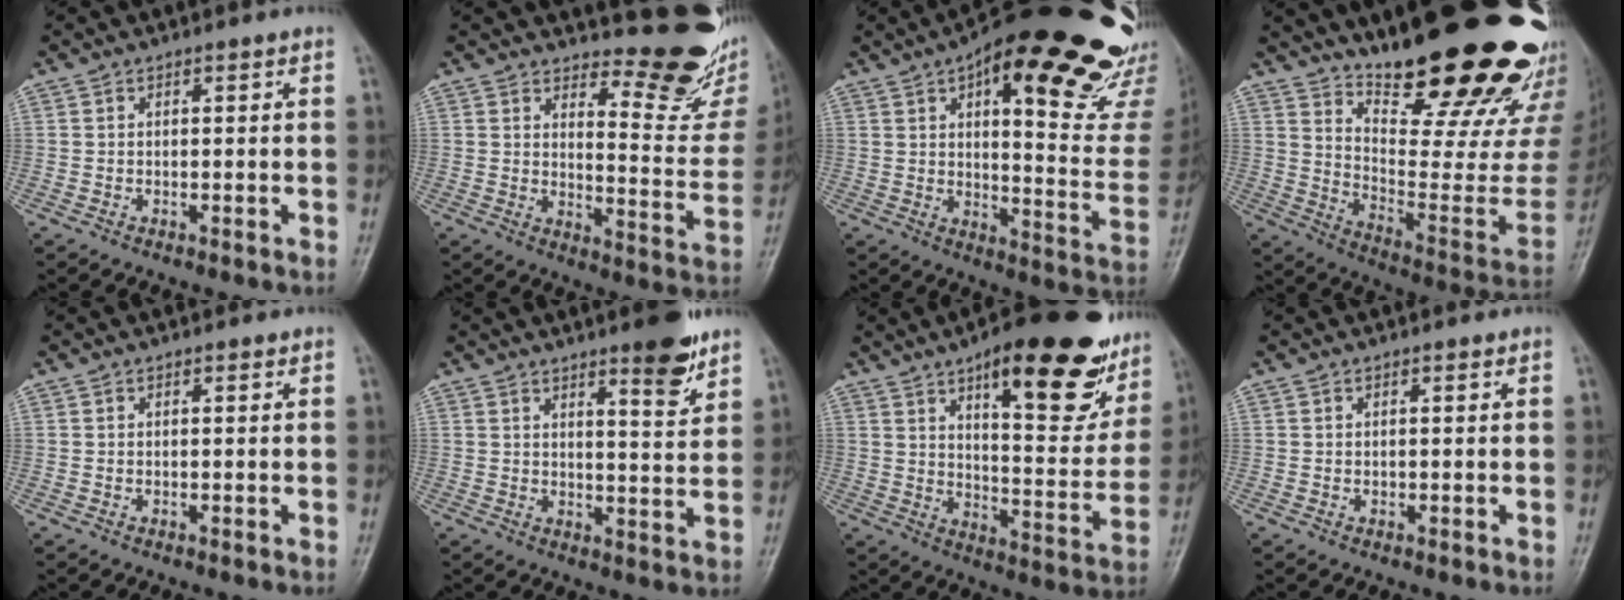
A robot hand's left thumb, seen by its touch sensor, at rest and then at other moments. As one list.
[{"total": 14.9, "force": [12.8, 4.4, 6.2], "torque": [-0.042, -0.138, 0.155]}, {"total": 31.3, "force": [19.5, 10.0, 22.3], "torque": [-0.257, -0.059, 0.256]}, {"total": 29.2, "force": [22.3, 6.9, 17.4], "torque": [-0.230, -0.150, 0.322]}, {"total": 0.5, "force": [0.4, 0.2, 0.3], "torque": [-0.007, -0.003, 0.006]}, {"total": 7.9, "force": [5.5, 1.6, 5.4], "torque": [-0.064, -0.039, 0.076]}, {"total": 25.9, "force": [15.0, 9.0, 19.0], "torque": [-0.210, -0.049, 0.213]}, {"total": 0.7, "force": [0.5, 0.4, 0.4], "torque": [-0.003, -0.003, 0.006]}]